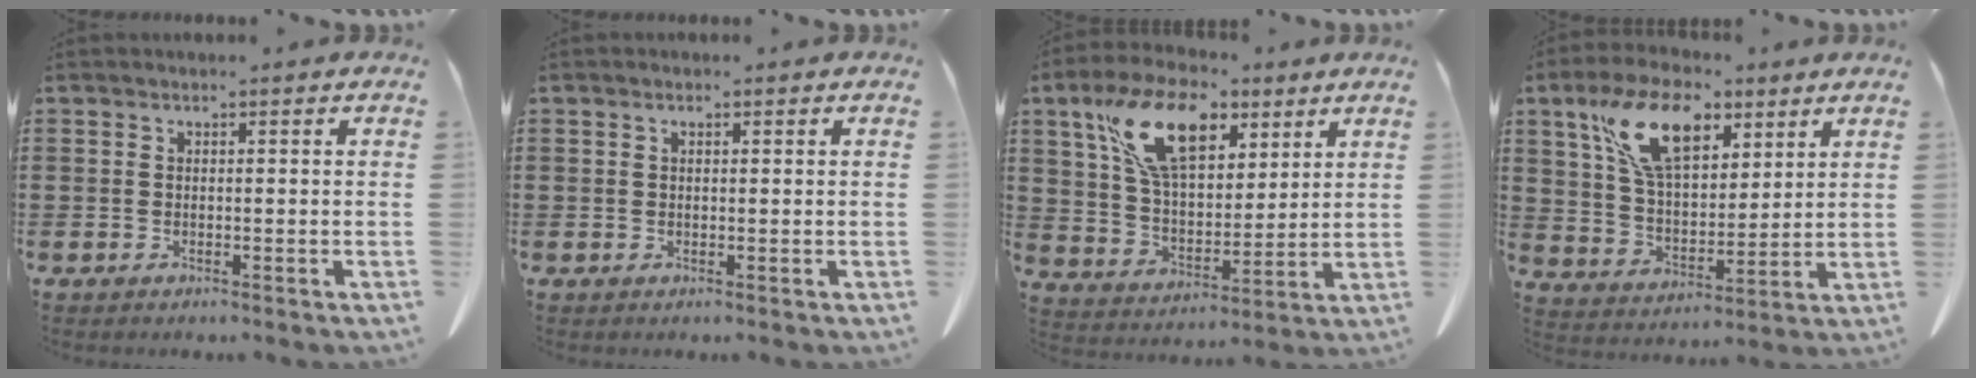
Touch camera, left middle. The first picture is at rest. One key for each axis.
{"total": 0.6, "fx": 0.3, "fy": 0.3, "fz": 0.5, "tx": -0.012, "ty": 0.002, "tz": 0.005}
{"total": 14.3, "fx": 7.7, "fy": 7.2, "fz": 9.6, "tx": -0.203, "ty": 0.003, "tz": 0.142}
{"total": 13.2, "fx": 7.3, "fy": 6.4, "fz": 8.9, "tx": -0.197, "ty": 0.008, "tz": 0.138}